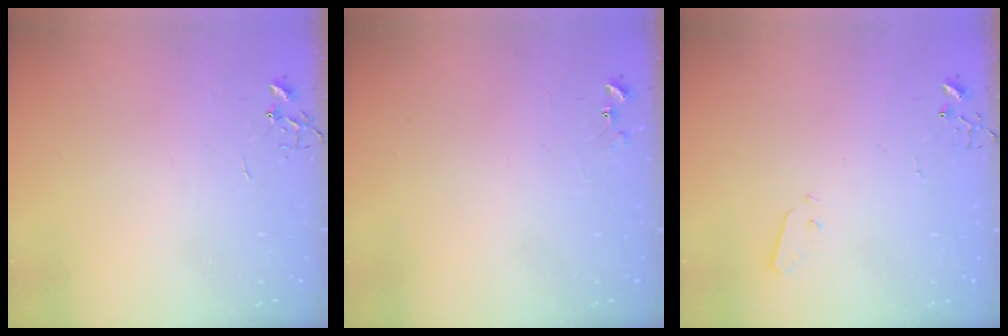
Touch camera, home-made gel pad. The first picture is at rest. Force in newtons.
{"total": 6.0, "press": 5.9, "slide": 0.6}
{"total": 2.9, "press": 2.9, "slide": 0.4}